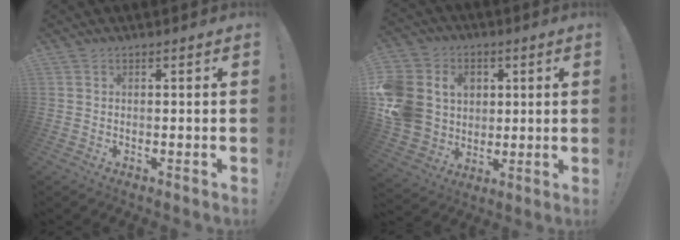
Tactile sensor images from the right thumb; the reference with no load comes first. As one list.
[{"total": 15.0, "force": [1.9, 13.3, 6.6], "torque": [-0.122, 0.000, 0.052]}]